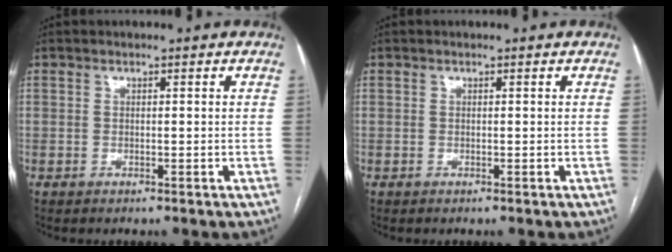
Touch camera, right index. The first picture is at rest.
{"total": 0.0}